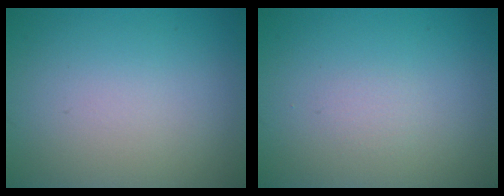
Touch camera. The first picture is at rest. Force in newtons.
{"total": 0.5, "press": 0.5, "slide": 0.0}